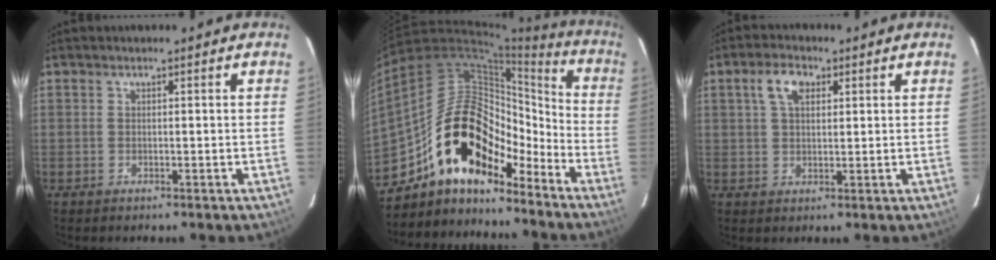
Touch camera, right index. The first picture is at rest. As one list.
[{"total": 19.2, "force": [-13.1, 9.7, 10.2], "torque": [-0.170, 0.030, -0.224]}, {"total": 5.0, "force": [2.1, 2.6, 3.7], "torque": [-0.069, 0.013, 0.038]}]